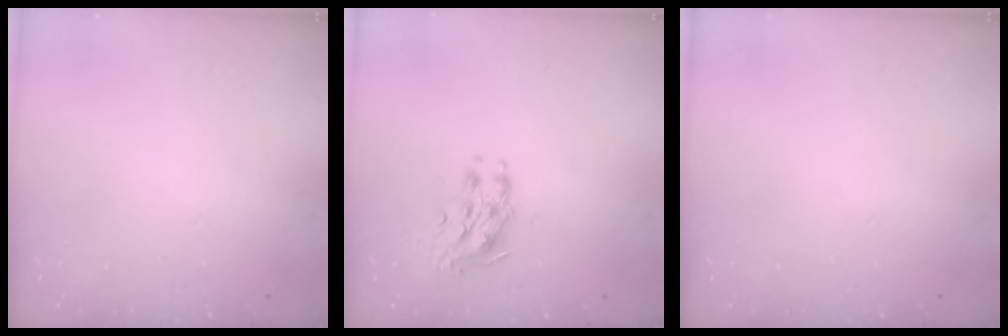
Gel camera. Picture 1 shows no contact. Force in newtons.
{"total": 9.0, "press": 9.0, "slide": 0.1}
{"total": 0.0}